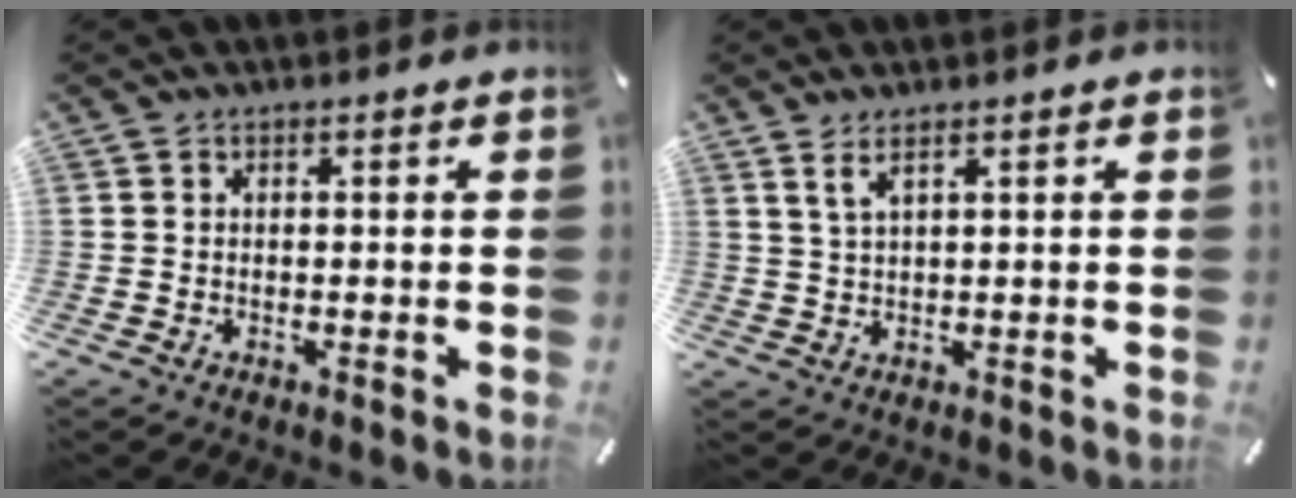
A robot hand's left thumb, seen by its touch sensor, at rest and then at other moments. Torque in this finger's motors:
{"motor_torque": [-0.12, -0.13, -0.04, 0.05, 0.00]}